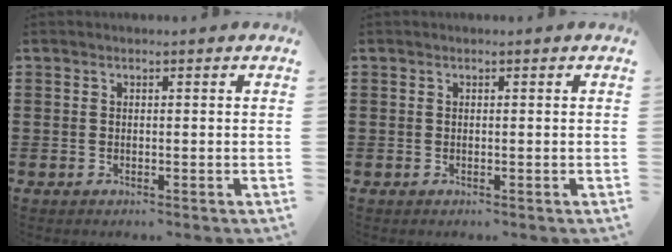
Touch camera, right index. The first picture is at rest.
{"total": 0.0}